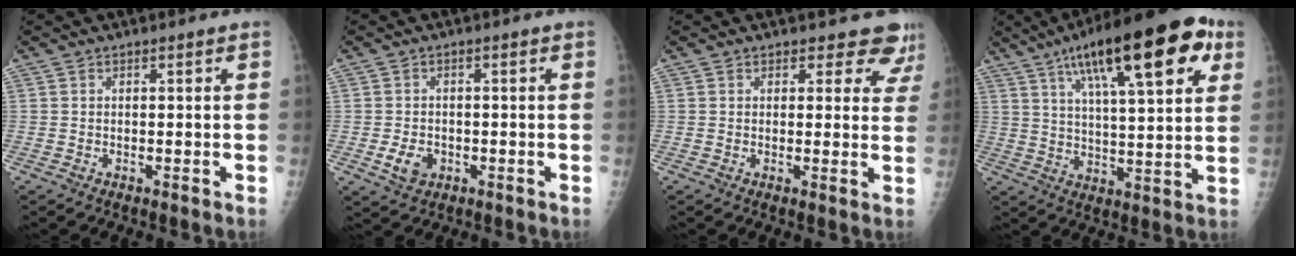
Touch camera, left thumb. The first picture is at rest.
{"total": 4.1, "force": [-1.4, 3.2, 2.2], "torque": [-0.034, 0.000, -0.019]}
{"total": 6.4, "force": [5.6, 3.2, 0.3], "torque": [0.046, -0.028, 0.039]}
{"total": 23.7, "force": [11.5, 7.0, 19.5], "torque": [-0.281, -0.004, 0.173]}